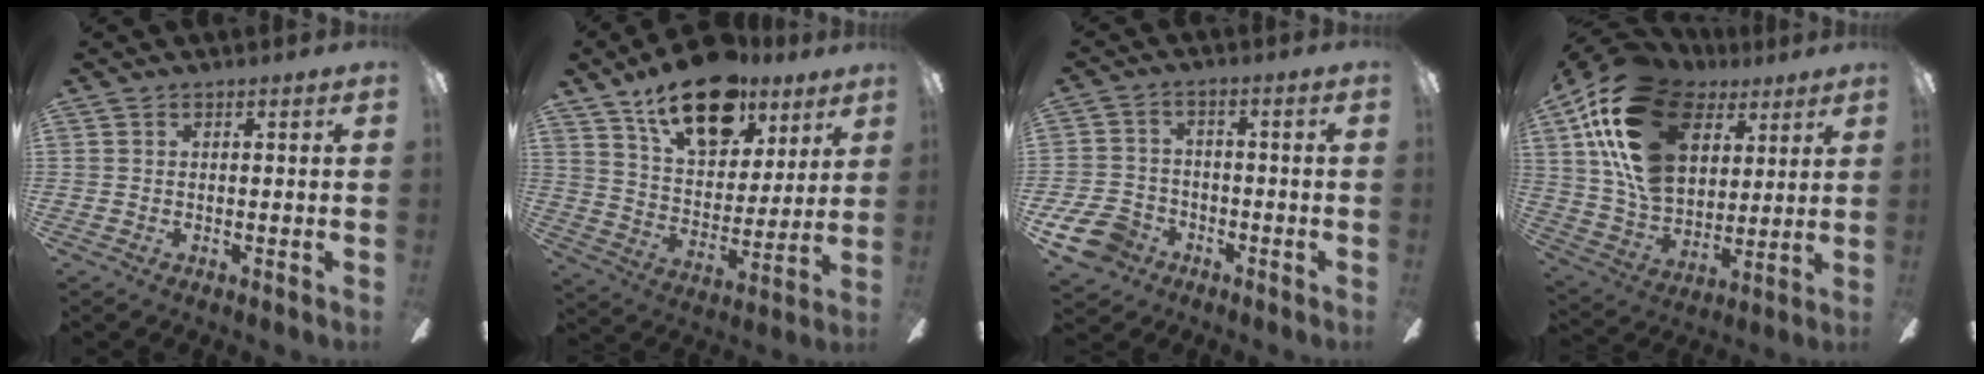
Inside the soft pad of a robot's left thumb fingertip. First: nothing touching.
{"total": 19.8, "force": [13.3, 10.2, 10.5], "torque": [-0.160, -0.072, 0.231]}
{"total": 9.3, "force": [-5.4, 6.4, 4.1], "torque": [-0.099, 0.033, -0.100]}
{"total": 24.1, "force": [10.7, 15.9, 14.6], "torque": [-0.305, -0.038, 0.191]}